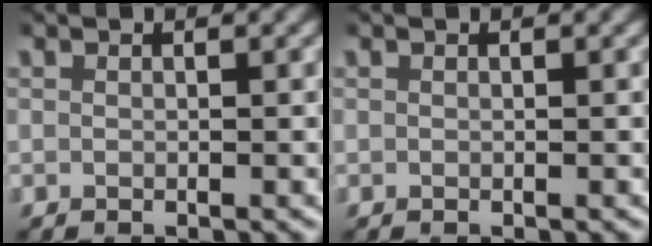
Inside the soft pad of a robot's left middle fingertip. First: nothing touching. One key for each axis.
{"total": 0.0}